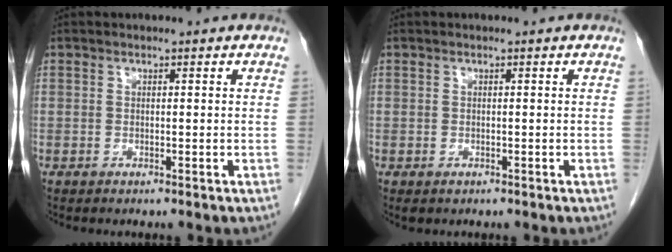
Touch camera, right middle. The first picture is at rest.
{"total": 0.6, "force": [-0.3, 0.5, 0.3], "torque": [-0.006, 0.001, 0.001]}